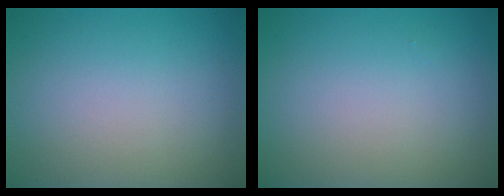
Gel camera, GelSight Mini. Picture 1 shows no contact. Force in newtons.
{"total": 0.0}